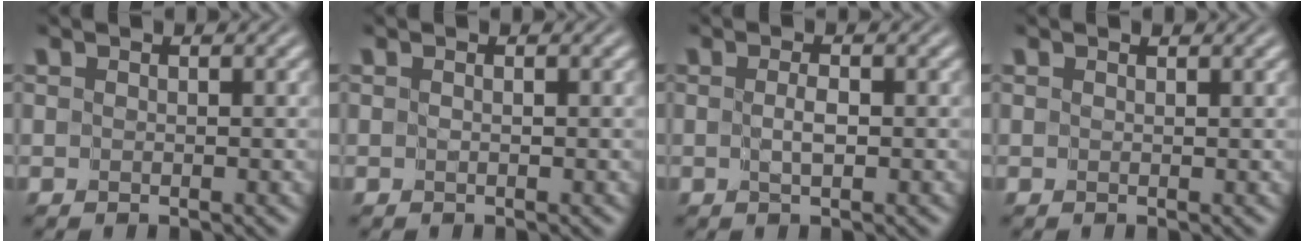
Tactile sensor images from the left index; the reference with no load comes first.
{"total": 0.0}
{"total": 1.0, "force": [-0.2, 0.1, 1.0], "torque": [-0.019, -0.001, -0.003]}
{"total": 0.6, "force": [0.5, 0.0, 0.4], "torque": [-0.004, -0.001, 0.008]}